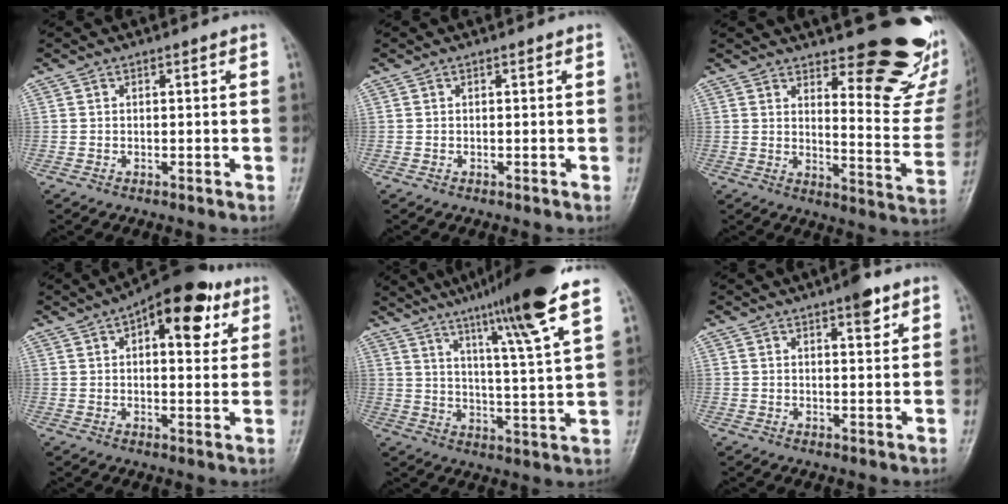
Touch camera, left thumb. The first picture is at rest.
{"total": 0.0}
{"total": 19.9, "force": [12.9, 6.6, 13.7], "torque": [-0.126, -0.108, 0.167]}
{"total": 14.5, "force": [6.6, 6.7, 11.0], "torque": [-0.112, -0.003, 0.085]}
{"total": 18.0, "force": [12.1, 0.0, 13.4], "torque": [-0.198, -0.048, 0.176]}
{"total": 4.1, "force": [2.6, 1.2, 2.9], "torque": [-0.032, -0.013, 0.034]}